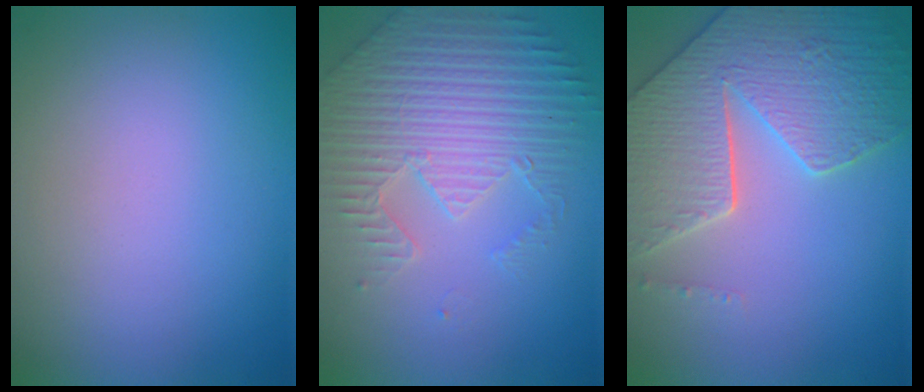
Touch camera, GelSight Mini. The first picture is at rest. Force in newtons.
{"total": 5.3, "press": 4.7, "slide": 2.4}
{"total": 7.1, "press": 5.9, "slide": 4.0}